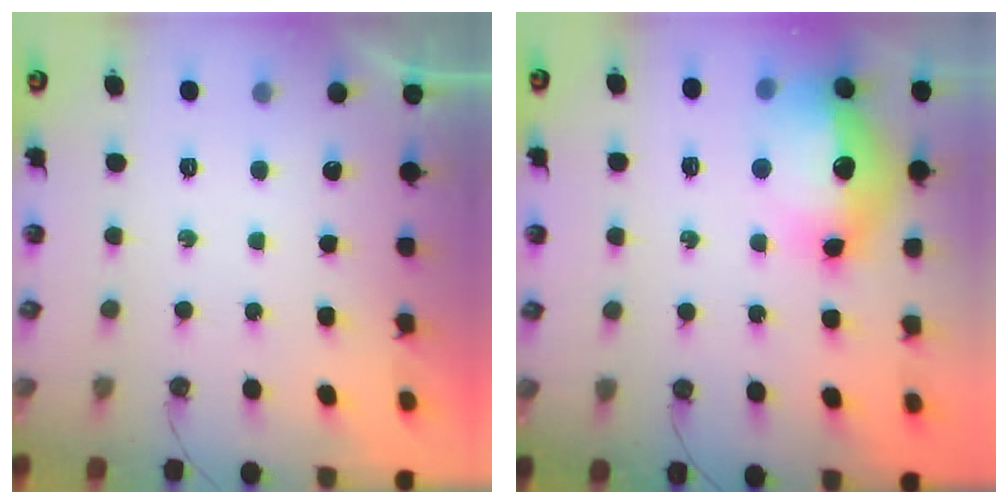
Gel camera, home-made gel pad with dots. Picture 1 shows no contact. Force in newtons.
{"total": 18.1, "press": 18.1, "slide": 1.8}